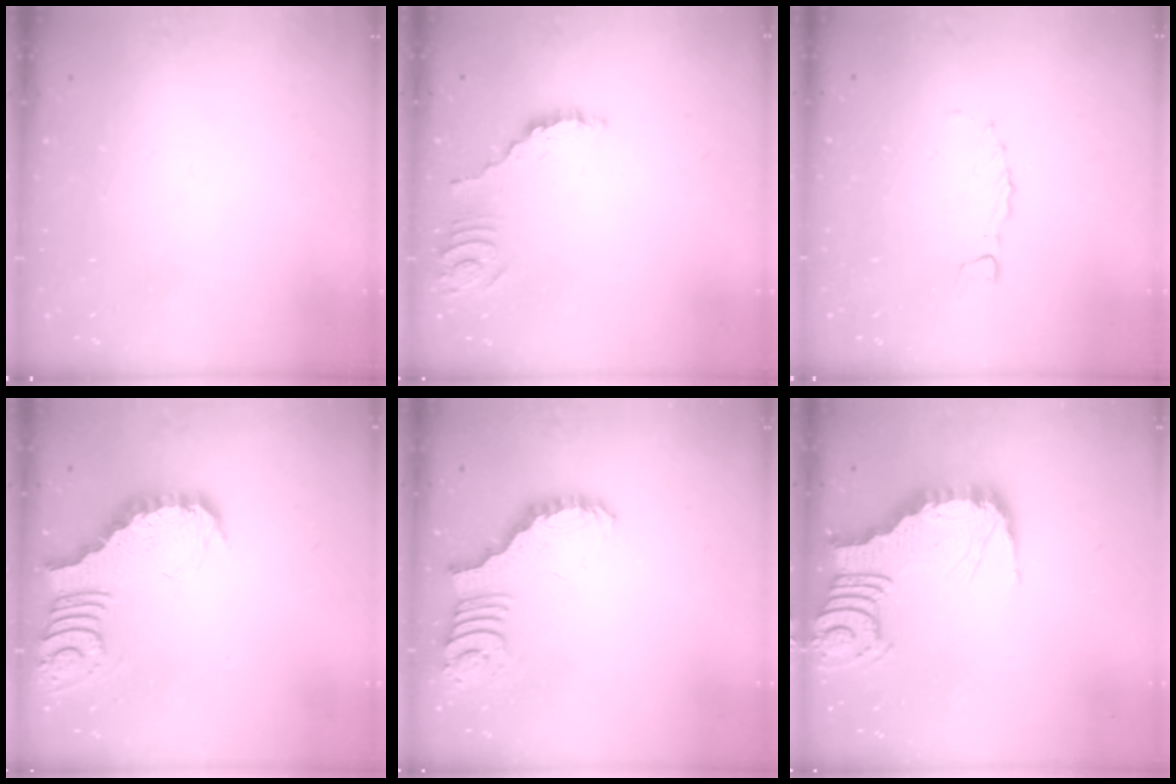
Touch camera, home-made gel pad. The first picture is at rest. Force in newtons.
{"total": 3.0, "press": 3.0, "slide": 0.1}
{"total": 0.0}
{"total": 3.5, "press": 3.5, "slide": 0.5}
{"total": 2.5, "press": 2.5, "slide": 0.5}
{"total": 7.2, "press": 7.2, "slide": 0.8}